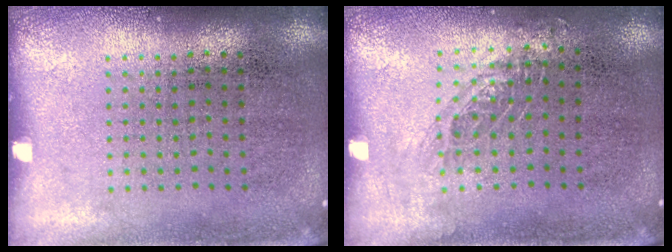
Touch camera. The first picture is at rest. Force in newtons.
{"total": 0.8, "press": 0.8, "slide": 0.2}